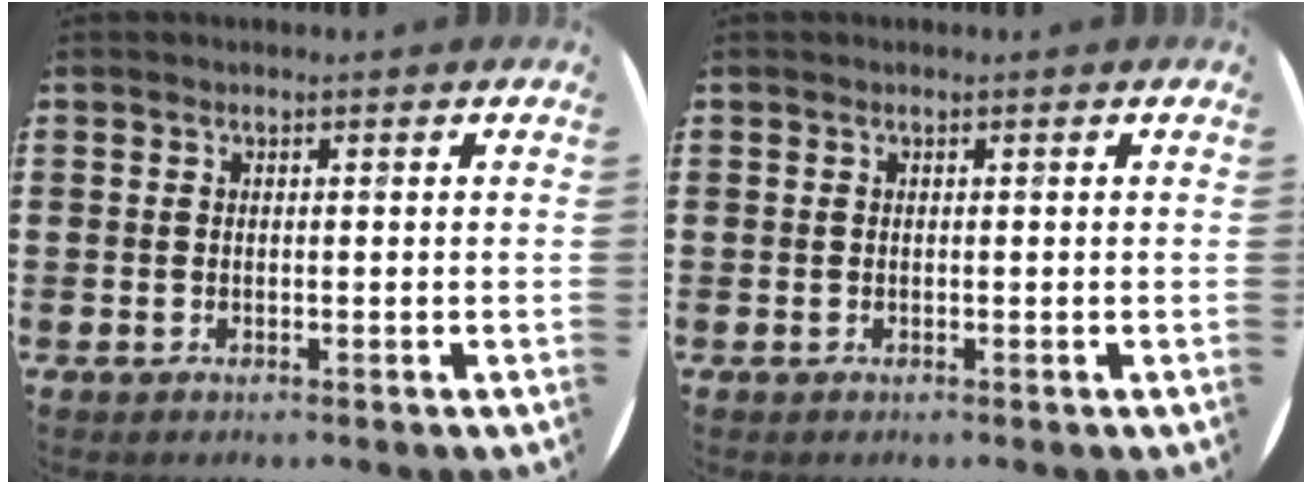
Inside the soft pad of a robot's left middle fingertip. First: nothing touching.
{"total": 0.0}